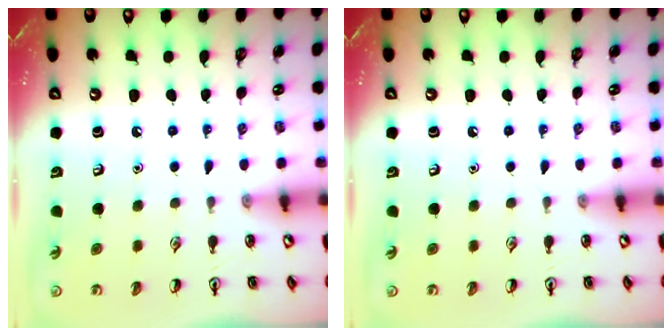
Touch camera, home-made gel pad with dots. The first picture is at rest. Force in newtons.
{"total": 0.0}